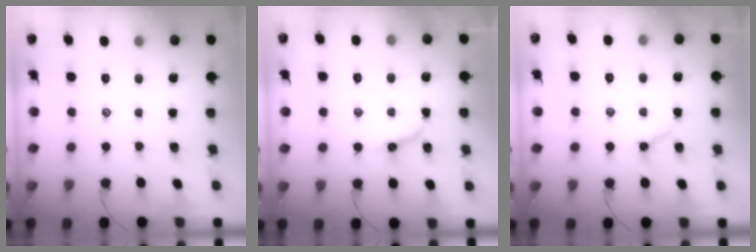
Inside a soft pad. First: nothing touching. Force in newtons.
{"total": 7.1, "press": 7.1, "slide": 0.7}
{"total": 3.5, "press": 3.5, "slide": 0.6}